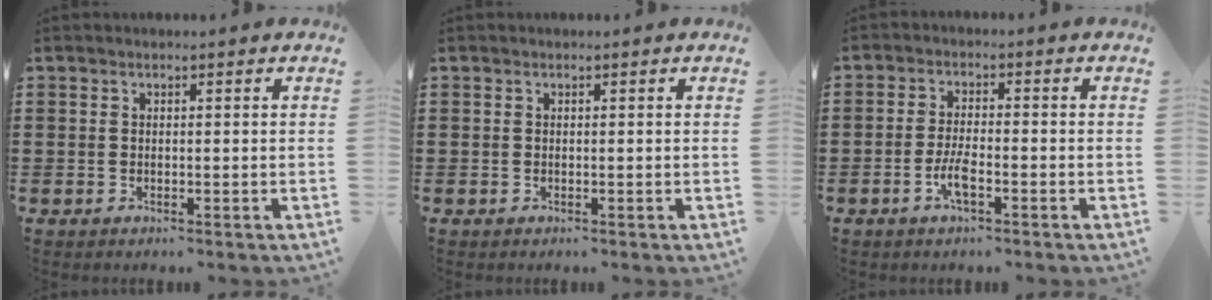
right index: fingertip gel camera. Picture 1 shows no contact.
{"total": 0.0}
{"total": 4.0, "force": [-1.7, 0.9, 3.5], "torque": [-0.079, -0.004, -0.037]}